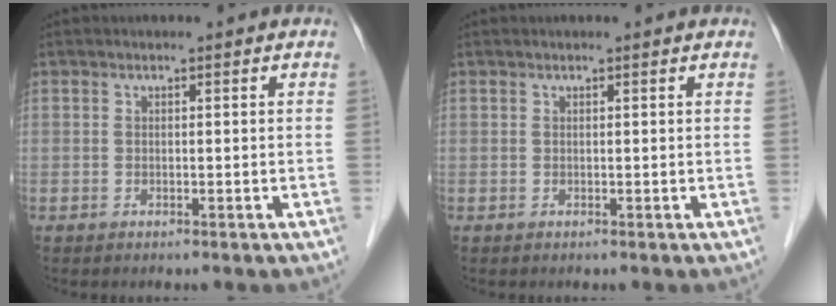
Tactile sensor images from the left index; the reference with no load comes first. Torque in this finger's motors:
{"motor_torque": [0.18, -0.08, 0.04, -0.01]}